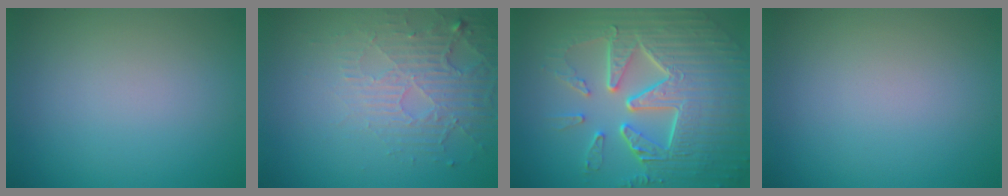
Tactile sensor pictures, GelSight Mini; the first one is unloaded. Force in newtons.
{"total": 5.3, "press": 3.3, "slide": 4.1}
{"total": 9.8, "press": 6.6, "slide": 7.2}
{"total": 0.0}